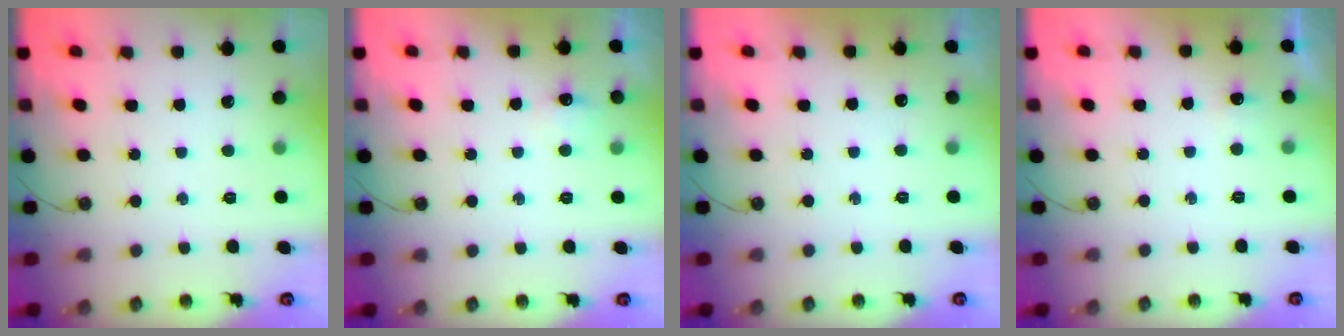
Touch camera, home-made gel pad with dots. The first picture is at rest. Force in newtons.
{"total": 5.0, "press": 4.9, "slide": 0.9}
{"total": 12.3, "press": 2.1, "slide": 12.1}
{"total": 3.8, "press": 3.7, "slide": 0.8}